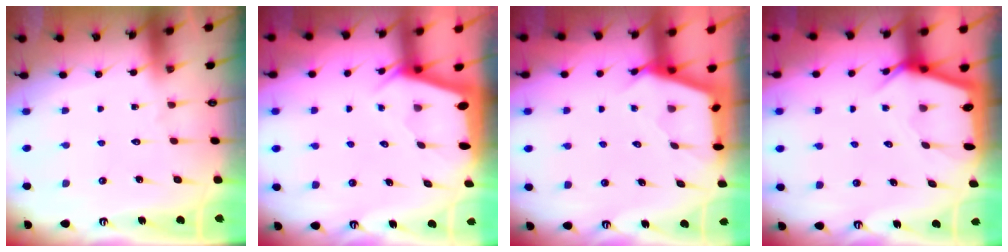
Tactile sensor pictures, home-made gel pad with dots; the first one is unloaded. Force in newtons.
{"total": 1.9, "press": 1.9, "slide": 0.3}
{"total": 2.6, "press": 2.6, "slide": 0.3}
{"total": 4.1, "press": 4.1, "slide": 0.3}